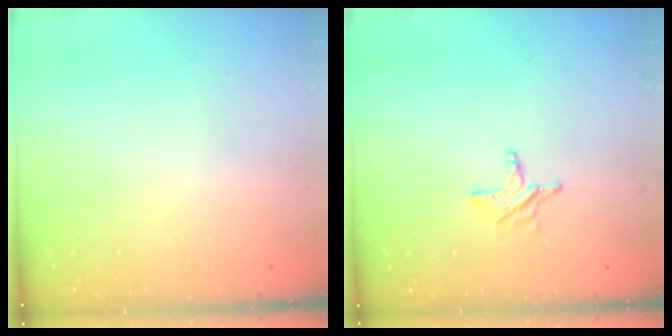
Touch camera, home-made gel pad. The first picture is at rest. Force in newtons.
{"total": 4.9, "press": 4.8, "slide": 0.4}